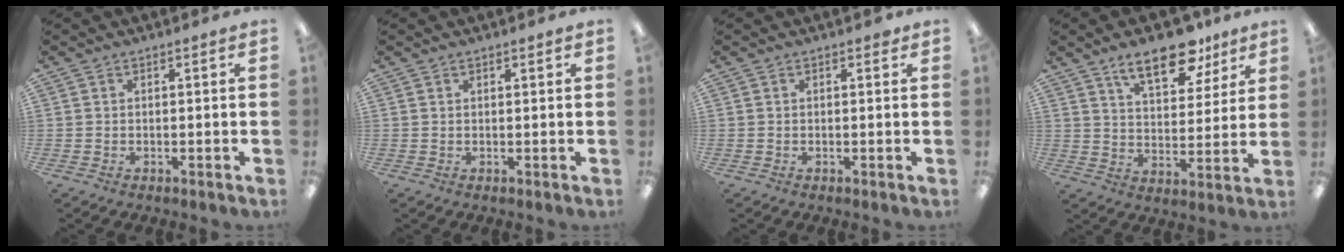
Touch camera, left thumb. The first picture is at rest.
{"total": 0.6, "force": [0.5, 0.2, 0.1], "torque": [0.005, -0.001, 0.007]}
{"total": 0.7, "force": [0.4, 0.4, 0.4], "torque": [-0.002, -0.001, 0.005]}
{"total": 14.8, "force": [10.0, 6.7, 8.6], "torque": [-0.119, -0.045, 0.170]}